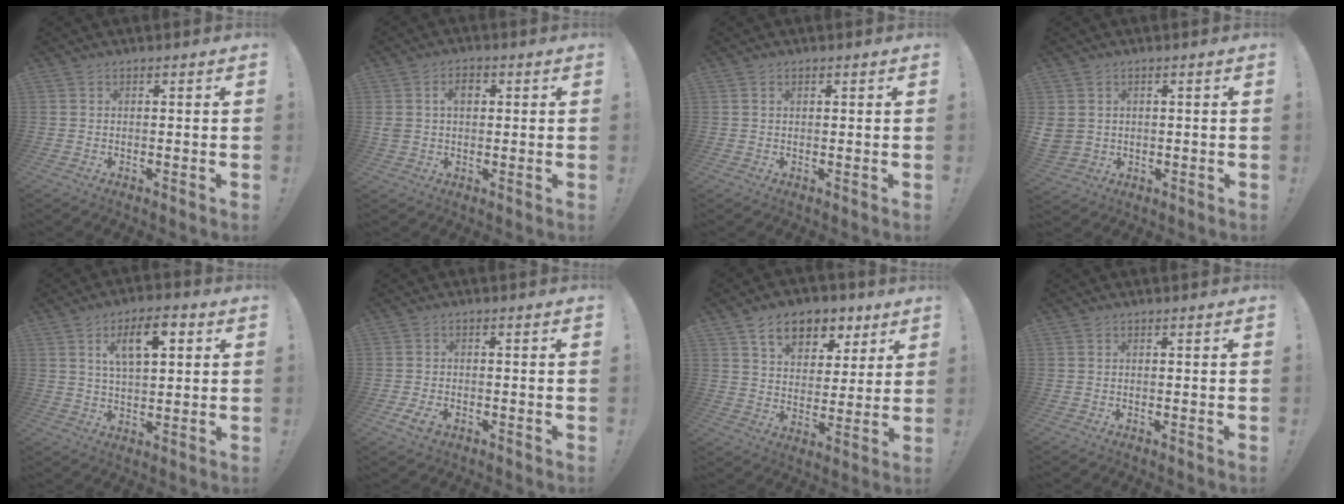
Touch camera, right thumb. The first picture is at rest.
{"total": 5.1, "force": [1.1, 3.8, 3.2], "torque": [-0.052, 0.006, 0.018]}
{"total": 0.7, "force": [0.4, 0.4, 0.4], "torque": [-0.007, 0.001, 0.007]}
{"total": 4.2, "force": [0.9, 3.8, 1.5], "torque": [-0.044, -0.002, 0.022]}
{"total": 10.3, "force": [4.0, 4.7, 8.3], "torque": [-0.130, 0.001, 0.067]}
{"total": 4.4, "force": [-2.0, 2.4, 3.1], "torque": [-0.070, 0.004, -0.035]}
{"total": 11.2, "force": [6.9, 7.1, 5.1], "torque": [-0.077, -0.036, 0.127]}
{"total": 0.0}